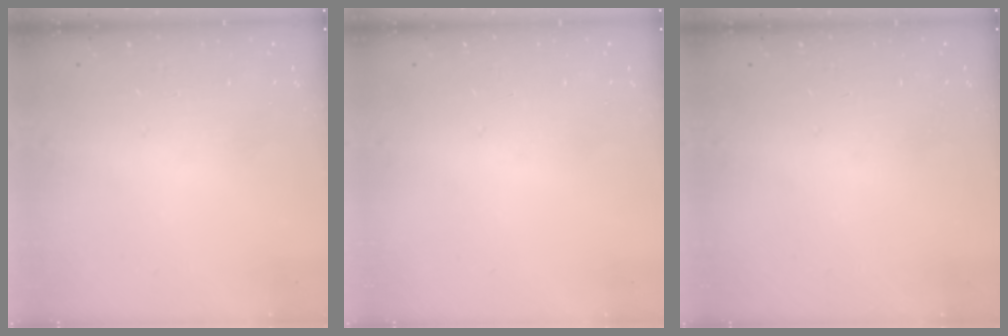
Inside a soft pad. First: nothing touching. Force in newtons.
{"total": 0.0}
{"total": 0.0}